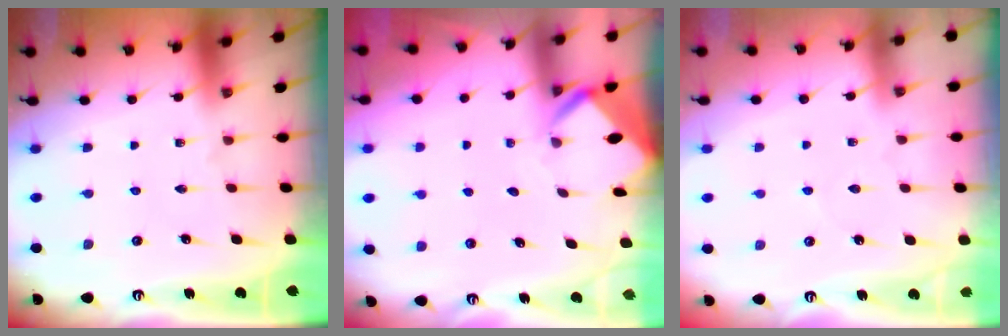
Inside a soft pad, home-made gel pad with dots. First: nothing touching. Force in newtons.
{"total": 3.1, "press": 3.1, "slide": 0.2}
{"total": 2.6, "press": 2.6, "slide": 0.4}